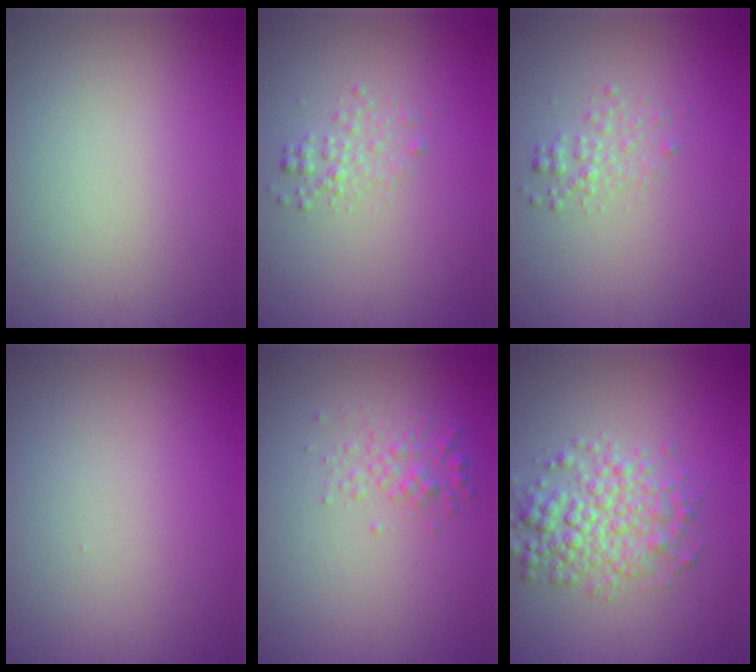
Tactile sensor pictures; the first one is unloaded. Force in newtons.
{"total": 1.4, "press": 1.4, "slide": 0.1}
{"total": 1.4, "press": 1.4, "slide": 0.1}
{"total": 0.0}
{"total": 1.7, "press": 1.7, "slide": 0.1}
{"total": 4.4, "press": 4.4, "slide": 0.0}